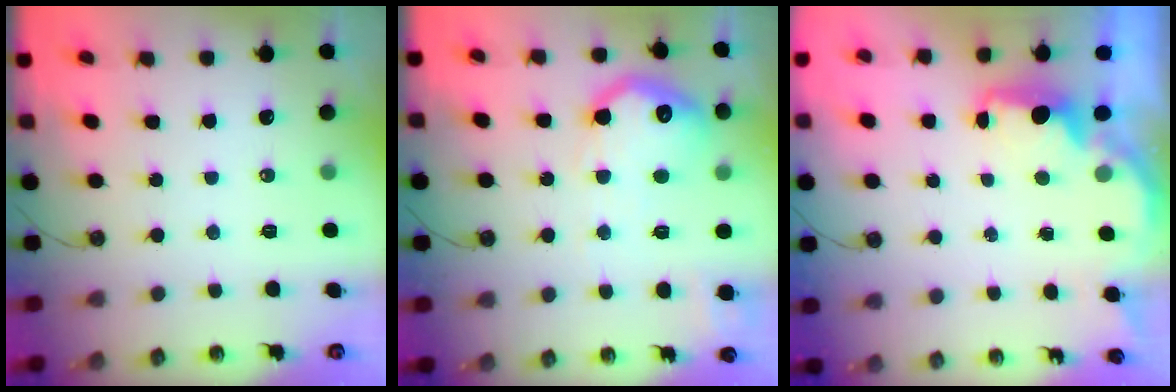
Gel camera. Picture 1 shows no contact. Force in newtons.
{"total": 17.8, "press": 17.8, "slide": 1.1}
{"total": 2.2, "press": 2.1, "slide": 0.5}